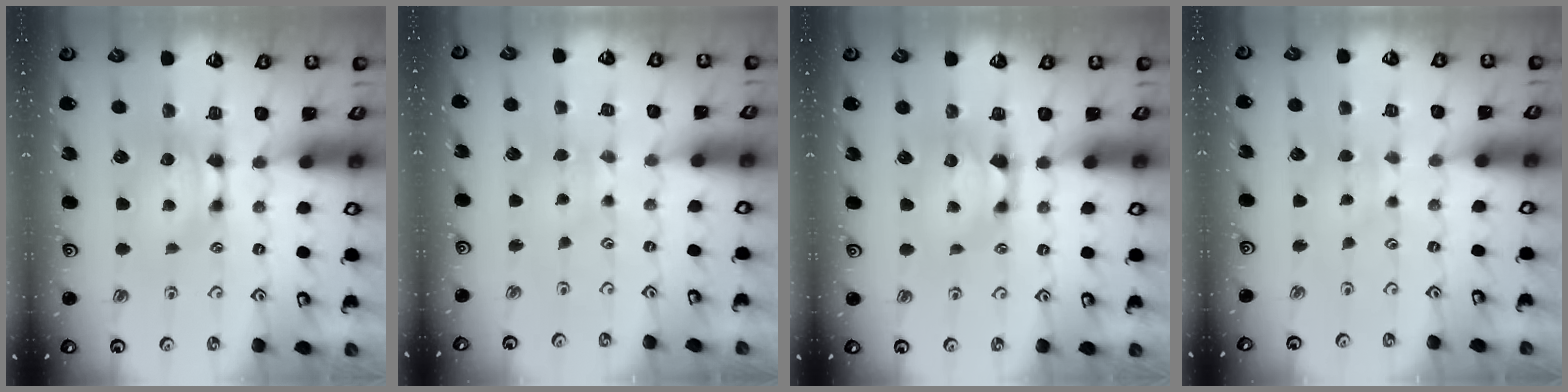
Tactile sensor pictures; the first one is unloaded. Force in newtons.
{"total": 1.2, "press": 1.2, "slide": 0.1}
{"total": 0.6, "press": 0.0, "slide": 0.6}
{"total": 1.8, "press": 1.8, "slide": 0.1}